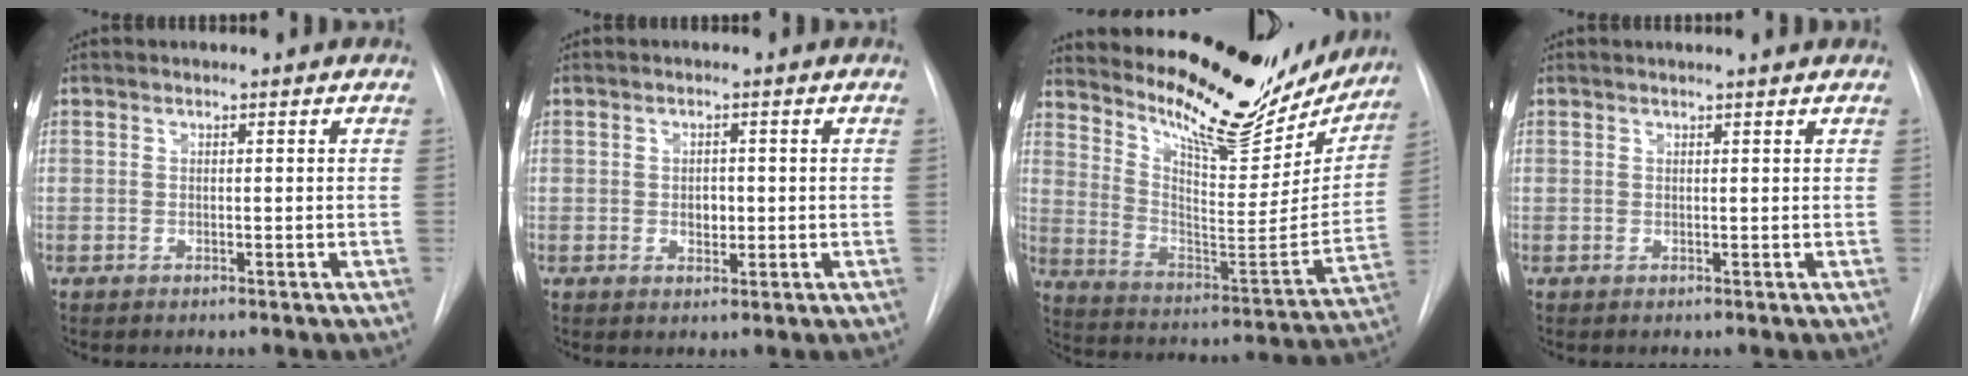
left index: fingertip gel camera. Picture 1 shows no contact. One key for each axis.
{"total": 2.3, "fx": -0.1, "fy": 1.6, "fz": 1.6, "tx": -0.023, "ty": 0.001, "tz": 0.001}
{"total": 22.8, "fx": 20.0, "fy": 6.4, "fz": 8.8, "tx": -0.139, "ty": -0.046, "tz": 0.284}
{"total": 2.3, "fx": 2.2, "fy": 0.0, "fz": 0.7, "tx": -0.010, "ty": 0.011, "tz": 0.023}